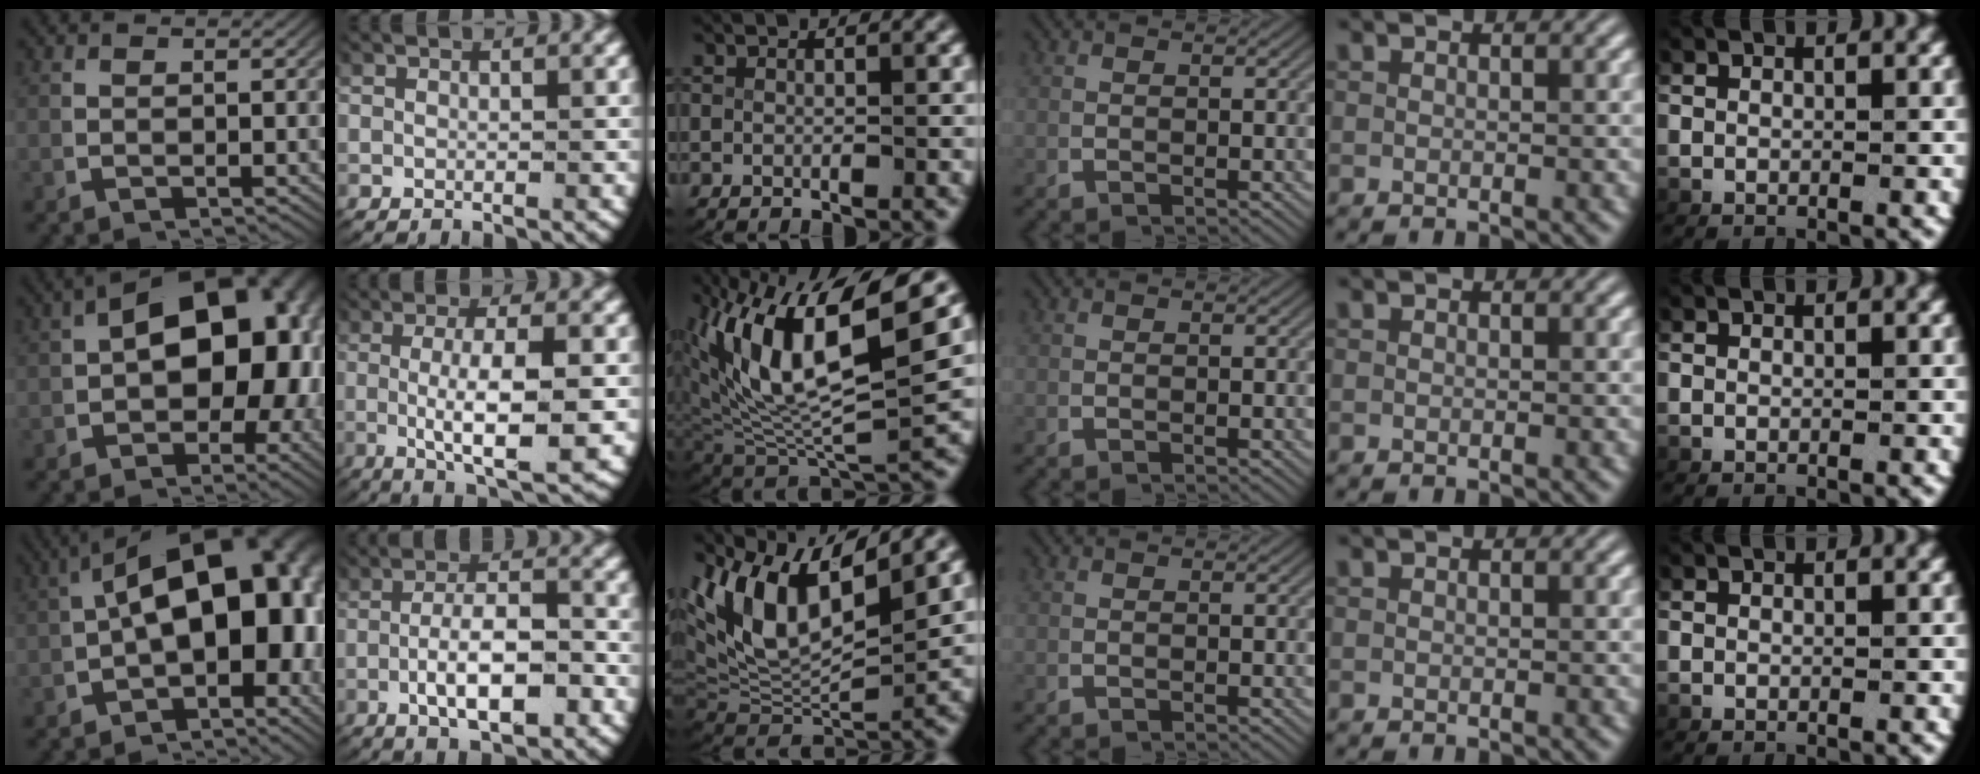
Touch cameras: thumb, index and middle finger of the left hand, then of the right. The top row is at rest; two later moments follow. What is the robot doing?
{"motion": "lift_and_place", "object": "ribbon"}